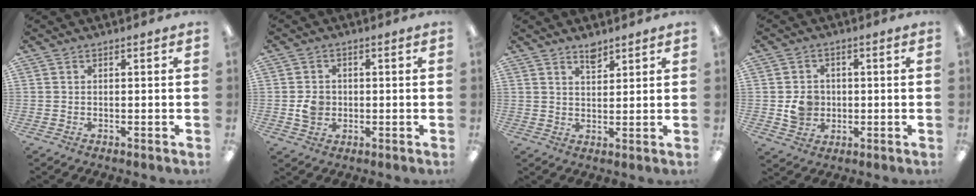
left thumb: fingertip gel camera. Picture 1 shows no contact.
{"total": 4.2, "force": [-0.4, 3.6, 2.1], "torque": [-0.021, 0.002, -0.009]}
{"total": 3.5, "force": [3.0, 1.2, 1.3], "torque": [-0.008, -0.019, 0.051]}
{"total": 5.8, "force": [-0.3, 5.2, 2.5], "torque": [-0.027, 0.005, -0.004]}